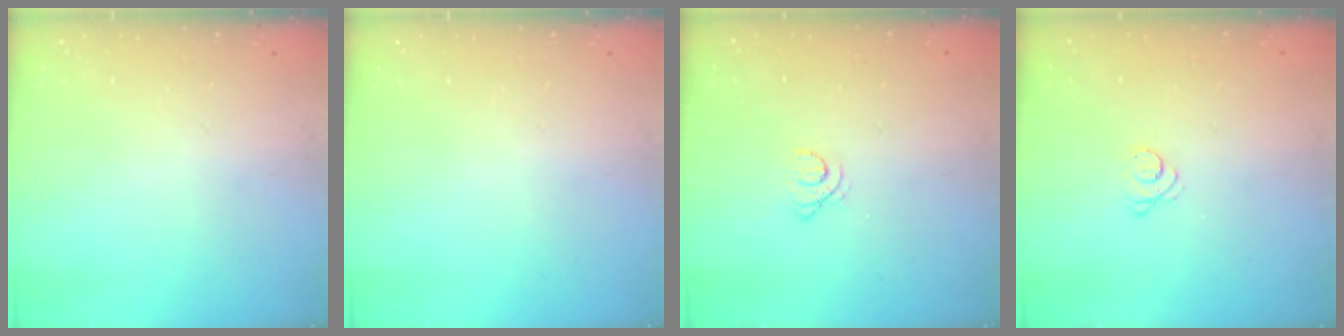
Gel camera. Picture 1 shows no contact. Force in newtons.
{"total": 0.0}
{"total": 1.7, "press": 1.7, "slide": 0.2}
{"total": 3.1, "press": 3.1, "slide": 0.3}